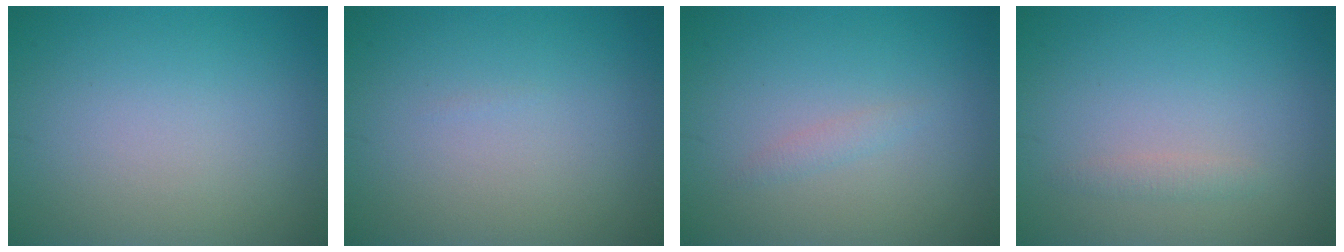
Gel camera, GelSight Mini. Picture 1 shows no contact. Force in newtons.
{"total": 0.0}
{"total": 0.8, "press": 0.8, "slide": 0.0}
{"total": 0.8, "press": 0.8, "slide": 0.0}